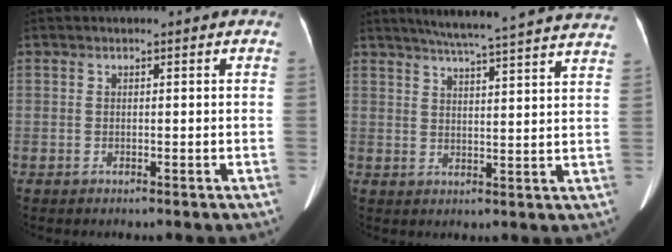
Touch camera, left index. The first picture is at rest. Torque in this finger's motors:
{"motor_torque": [-0.70, -1.42, -0.01, 0.04]}